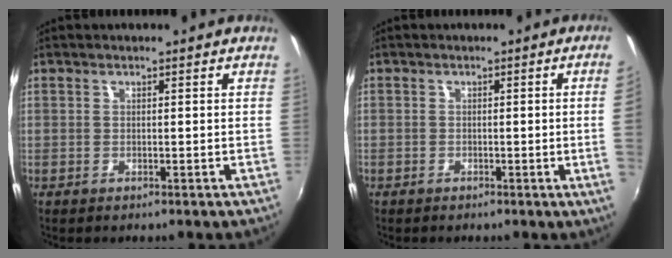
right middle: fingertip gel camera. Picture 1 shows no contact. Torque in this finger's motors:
{"motor_torque": [0.14, -0.31, -1.05, -0.21]}